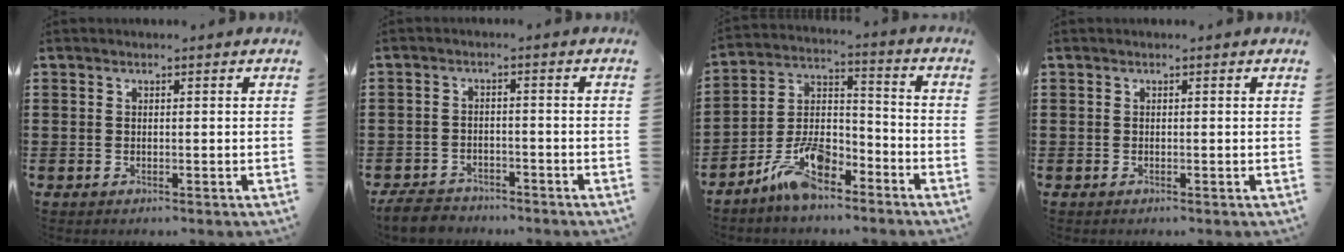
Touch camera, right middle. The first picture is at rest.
{"total": 3.4, "force": [-3.3, 0.9, 0.4], "torque": [-0.018, 0.002, -0.071]}
{"total": 10.4, "force": [-7.8, 3.8, 5.8], "torque": [-0.124, 0.016, -0.149]}
{"total": 0.0}